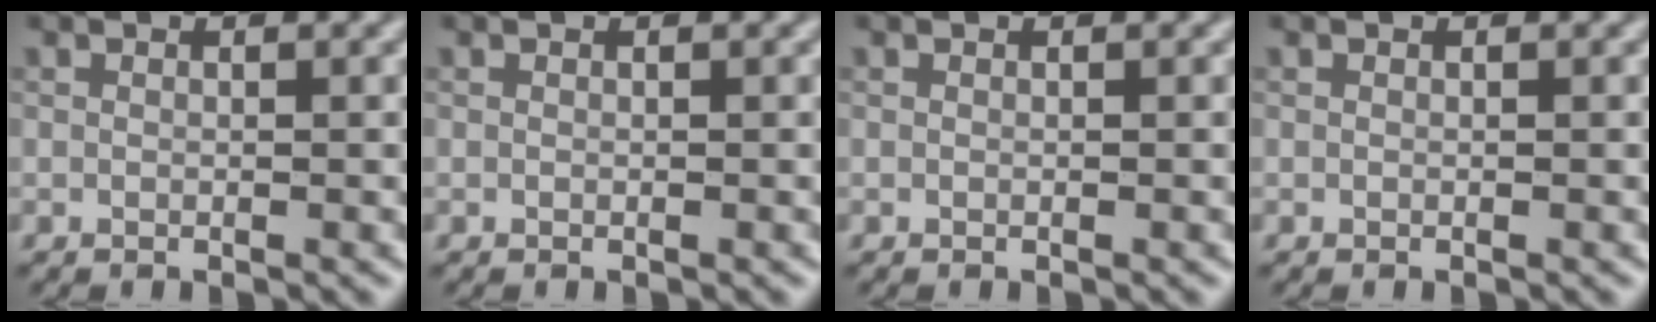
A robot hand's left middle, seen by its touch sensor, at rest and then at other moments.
{"total": 0.0}
{"total": 0.0}
{"total": 0.0}